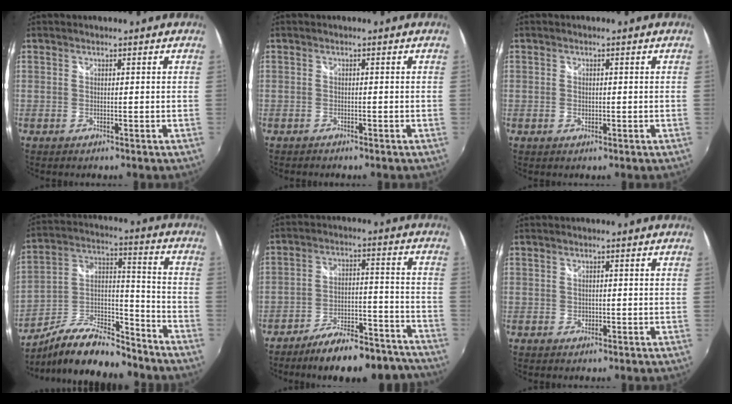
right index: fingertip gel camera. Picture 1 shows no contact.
{"total": 1.1, "force": [-1.1, 0.3, 0.2], "torque": [-0.009, -0.006, -0.018]}
{"total": 1.1, "force": [-0.3, 0.9, 0.5], "torque": [-0.008, 0.002, -0.004]}
{"total": 17.4, "force": [-12.8, 6.3, 9.9], "torque": [-0.192, 0.013, -0.216]}
{"total": 18.2, "force": [-16.2, 4.9, 6.8], "torque": [-0.104, 0.033, -0.209]}
{"total": 0.9, "force": [-0.3, 0.8, 0.3], "torque": [-0.005, -0.001, -0.001]}